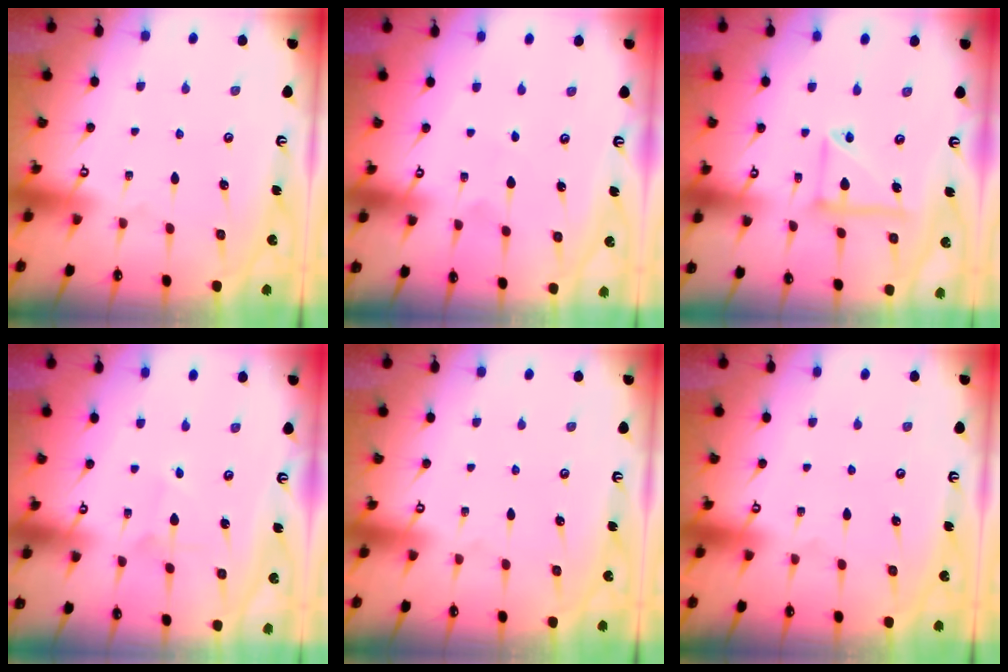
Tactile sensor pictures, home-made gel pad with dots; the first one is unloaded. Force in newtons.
{"total": 2.9, "press": 2.9, "slide": 0.2}
{"total": 10.4, "press": 10.3, "slide": 1.0}
{"total": 2.0, "press": 2.0, "slide": 0.2}
{"total": 0.0}
{"total": 0.0}